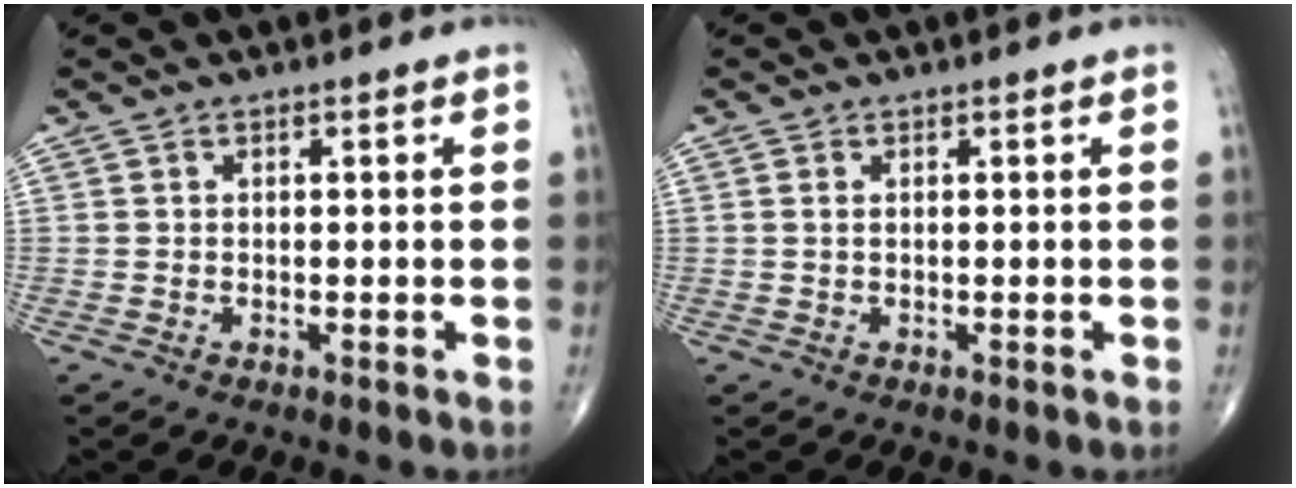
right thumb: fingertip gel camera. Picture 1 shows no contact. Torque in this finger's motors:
{"motor_torque": [-0.21, -0.07, 0.17, 0.21, -0.02]}